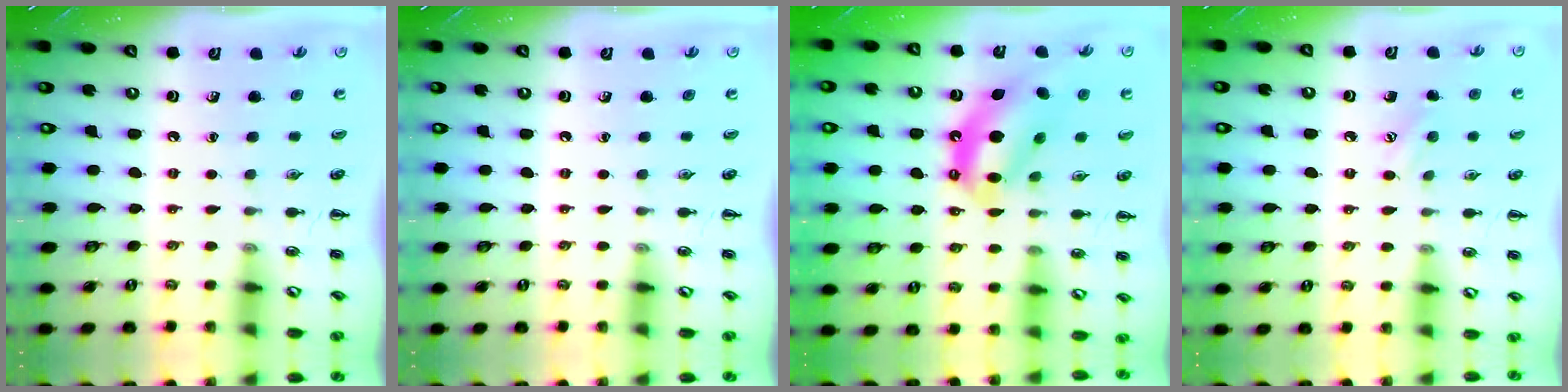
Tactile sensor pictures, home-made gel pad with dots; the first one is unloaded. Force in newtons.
{"total": 0.0}
{"total": 13.6, "press": 13.1, "slide": 3.8}
{"total": 6.7, "press": 6.5, "slide": 1.6}